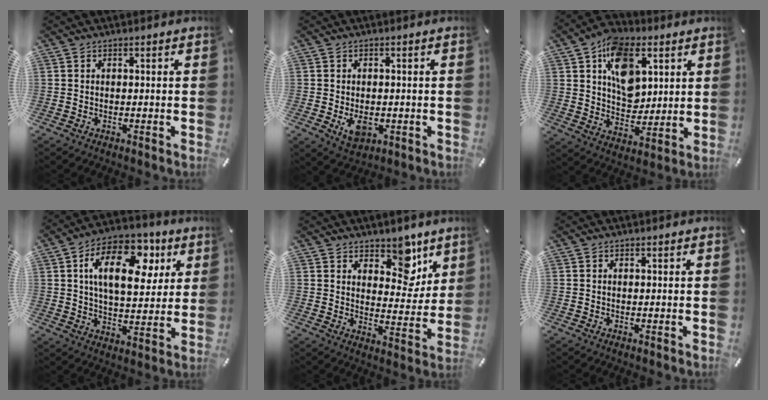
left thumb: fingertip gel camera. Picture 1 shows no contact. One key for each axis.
{"total": 5.0, "fx": -0.8, "fy": 3.4, "fz": 3.6, "tx": -0.066, "ty": -0.007, "tz": -0.019}
{"total": 14.3, "fx": 5.3, "fy": 10.3, "fz": 8.4, "tx": -0.127, "ty": -0.007, "tz": 0.099}
{"total": 18.2, "fx": 6.5, "fy": 10.4, "fz": 13.5, "tx": -0.205, "ty": -0.011, "tz": 0.108}
{"total": 10.2, "fx": 7.1, "fy": 5.8, "fz": 4.5, "tx": -0.039, "ty": -0.056, "tz": 0.122}
{"total": 0.0}